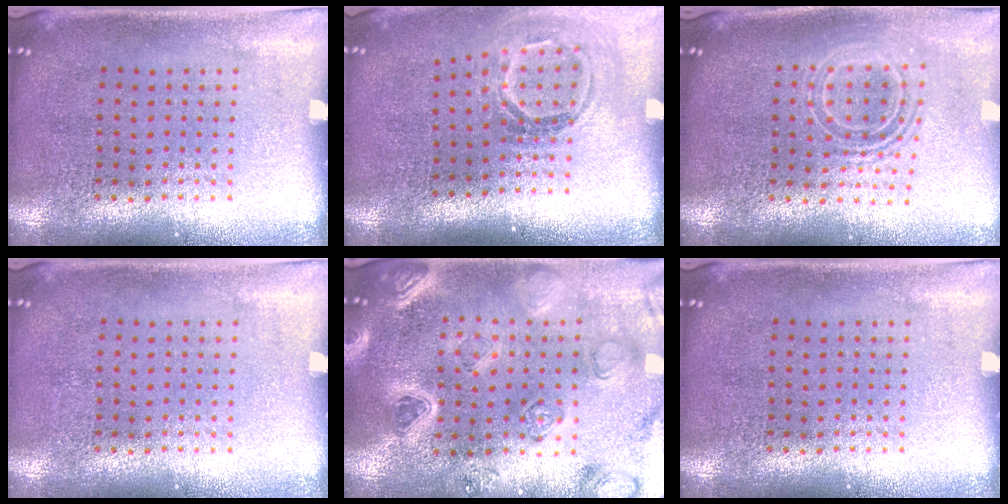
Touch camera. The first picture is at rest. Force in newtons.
{"total": 1.7, "press": 1.2, "slide": 1.3}
{"total": 1.7, "press": 1.3, "slide": 1.1}
{"total": 0.0}
{"total": 2.2, "press": 2.2, "slide": 0.2}
{"total": 0.0}